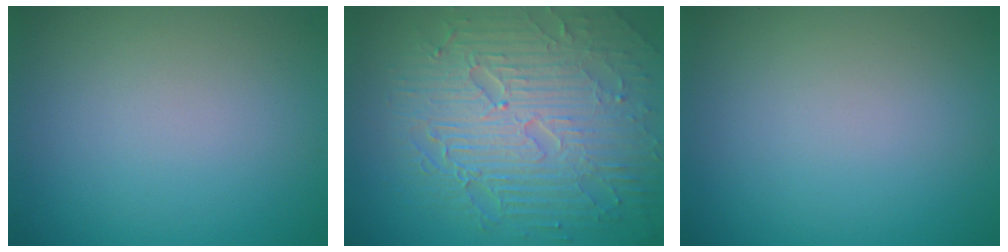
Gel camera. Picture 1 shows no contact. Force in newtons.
{"total": 10.1, "press": 6.6, "slide": 7.6}
{"total": 0.0}